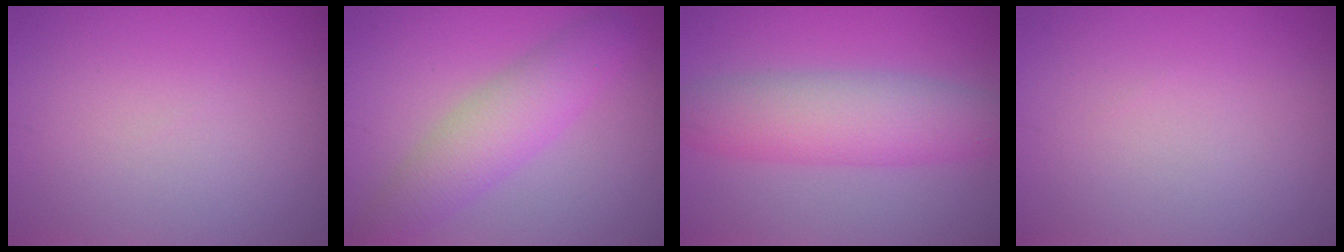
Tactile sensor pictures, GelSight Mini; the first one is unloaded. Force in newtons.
{"total": 4.5, "press": 4.5, "slide": 0.1}
{"total": 6.2, "press": 6.2, "slide": 0.0}
{"total": 0.0}